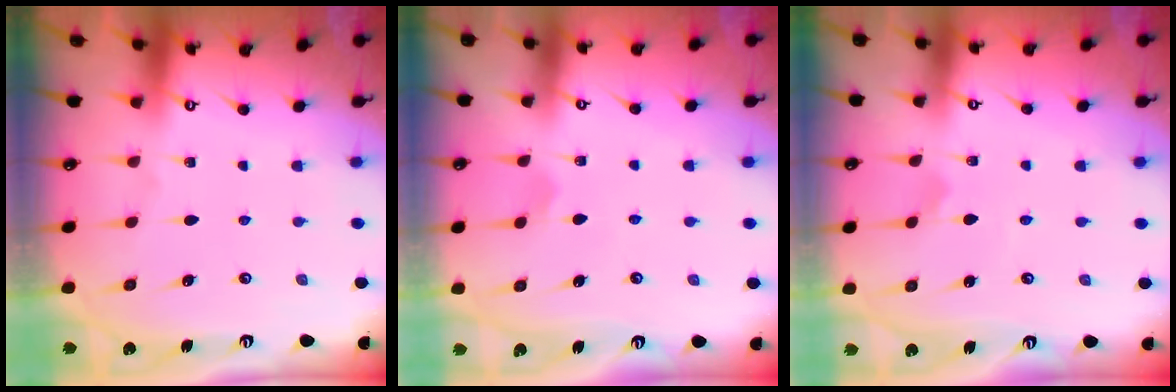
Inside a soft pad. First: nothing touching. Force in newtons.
{"total": 4.6, "press": 4.6, "slide": 0.3}
{"total": 2.0, "press": 2.0, "slide": 0.2}